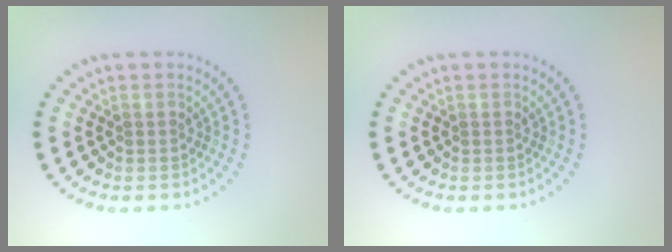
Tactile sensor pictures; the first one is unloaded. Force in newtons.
{"total": 0.0}